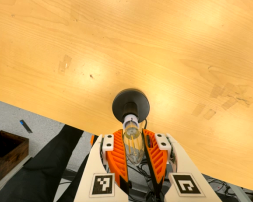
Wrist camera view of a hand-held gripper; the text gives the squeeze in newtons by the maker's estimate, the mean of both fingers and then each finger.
{"total": 13.2, "left": 13.6, "right": 12.8}